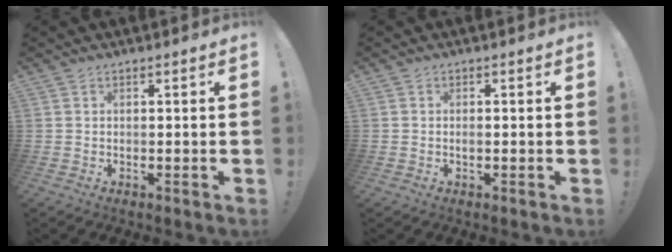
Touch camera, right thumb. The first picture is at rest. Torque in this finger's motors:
{"motor_torque": [1.85, 1.17, -0.06, -1.03, 0.03]}